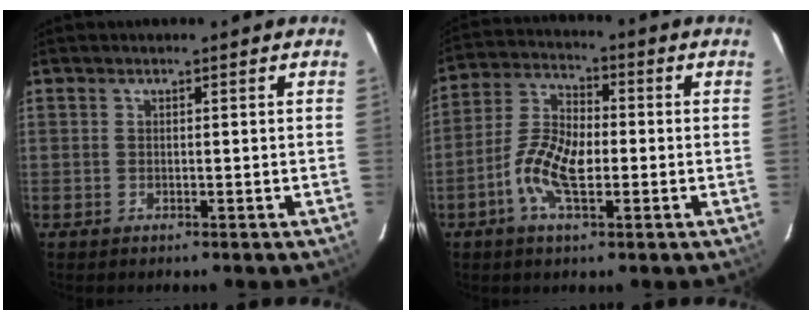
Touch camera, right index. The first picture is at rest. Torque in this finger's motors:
{"motor_torque": [0.53, -0.44, 0.28, 0.12]}